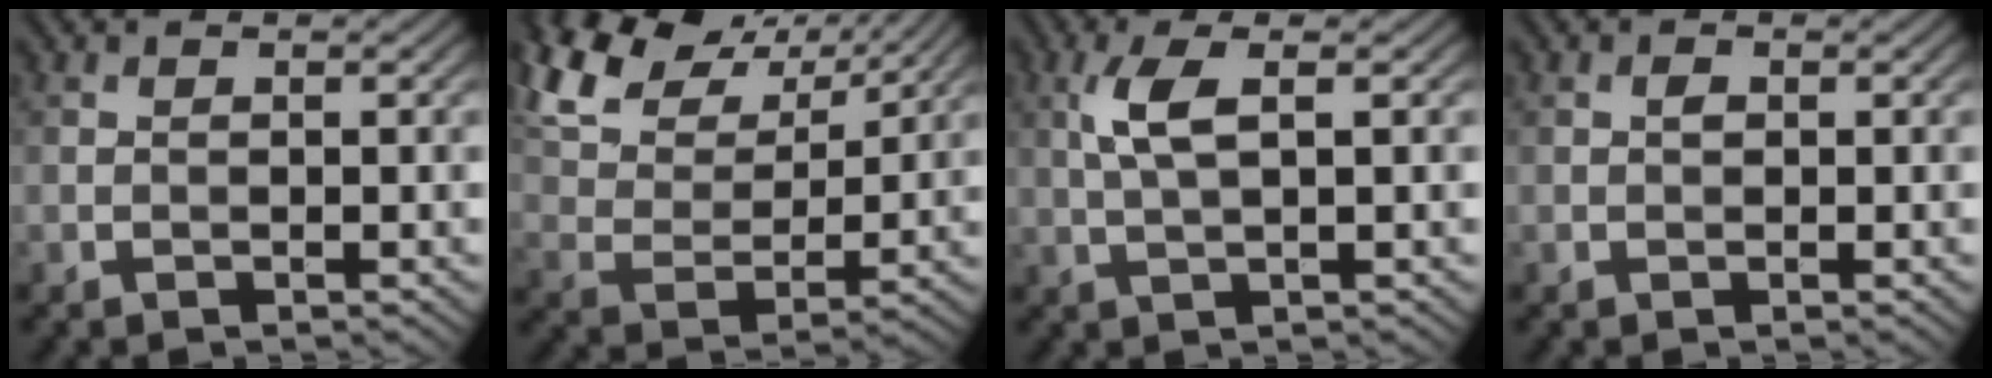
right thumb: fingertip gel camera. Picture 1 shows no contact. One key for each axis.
{"total": 14.2, "fx": 10.2, "fy": 6.3, "fz": 7.6, "tx": -0.205, "ty": 0.029, "tz": 0.162}
{"total": 4.1, "fx": 1.1, "fy": 1.0, "fz": 3.8, "tx": -0.088, "ty": 0.007, "tz": 0.023}
{"total": 0.7, "fx": 0.1, "fy": 0.5, "fz": 0.5, "tx": -0.009, "ty": 0.000, "tz": 0.000}